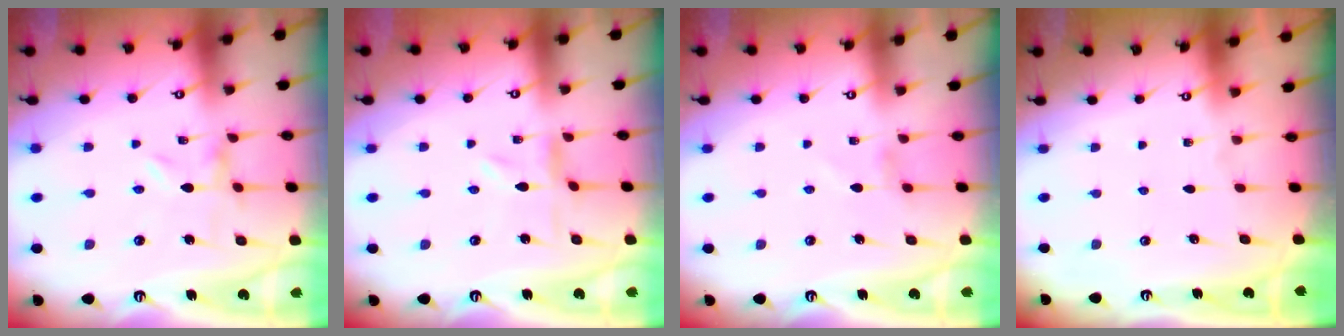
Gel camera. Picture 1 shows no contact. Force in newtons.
{"total": 0.0}
{"total": 1.8, "press": 1.8, "slide": 0.4}
{"total": 0.0}